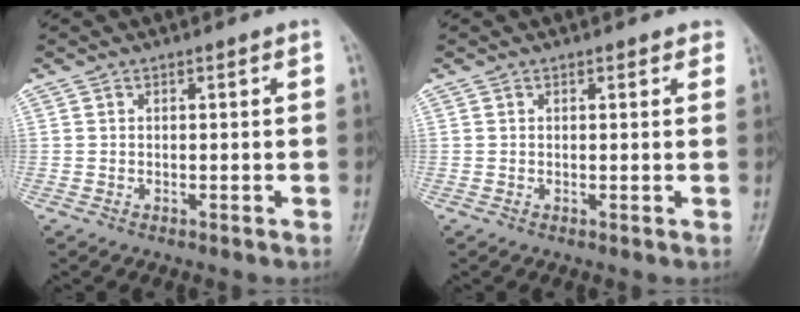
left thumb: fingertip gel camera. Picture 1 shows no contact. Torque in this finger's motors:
{"motor_torque": [0.02, 0.08, -0.27, 0.03, 0.04]}